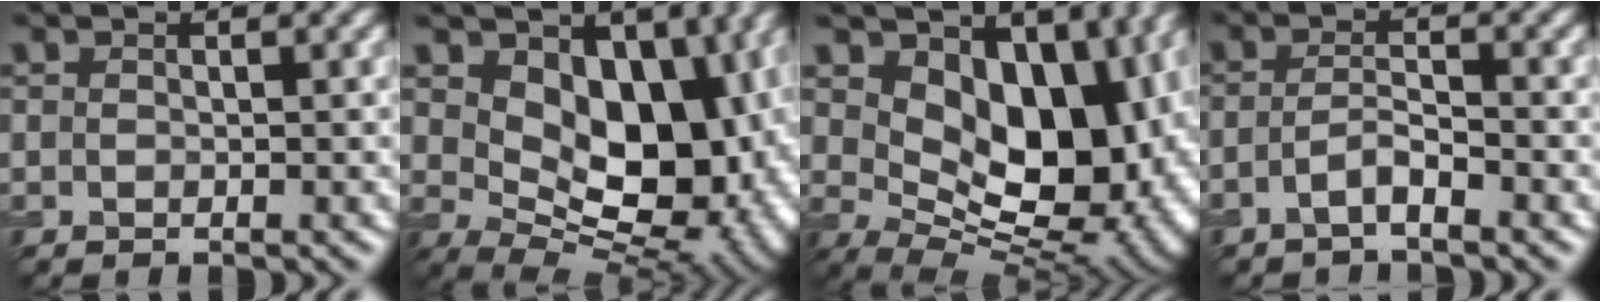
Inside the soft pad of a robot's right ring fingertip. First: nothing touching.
{"total": 13.1, "force": [2.1, 8.5, 9.7], "torque": [-0.115, -0.020, 0.038]}
{"total": 14.3, "force": [2.5, 9.1, 10.8], "torque": [-0.130, -0.021, 0.048]}
{"total": 2.0, "force": [-1.4, 0.3, 1.4], "torque": [-0.027, 0.003, -0.032]}